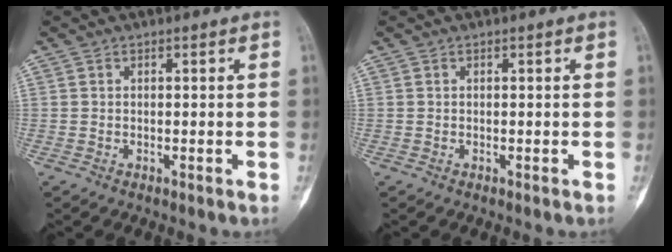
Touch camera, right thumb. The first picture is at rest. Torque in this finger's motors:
{"motor_torque": [2.52, 2.49, 0.00, 0.00, 0.01]}